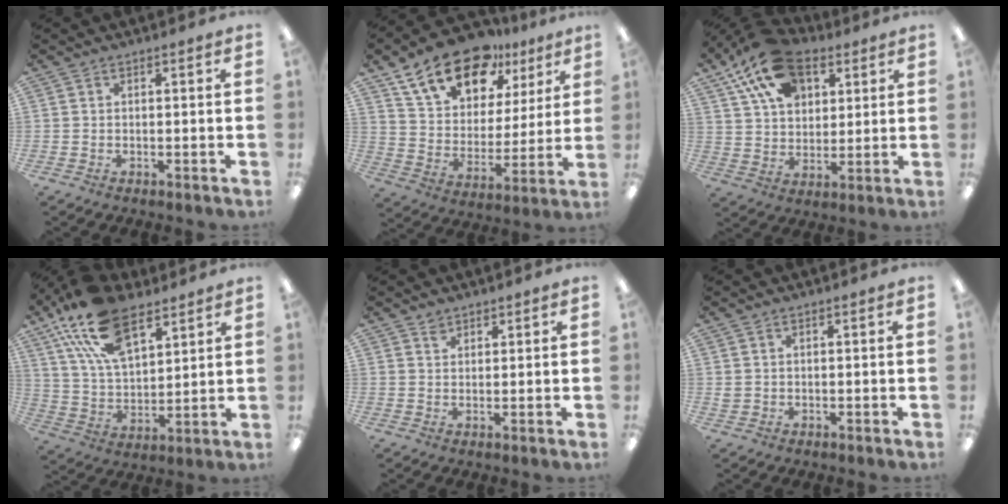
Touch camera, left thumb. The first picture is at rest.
{"total": 18.9, "force": [12.7, 10.5, 9.2], "torque": [-0.159, -0.063, 0.227]}
{"total": 18.7, "force": [10.8, 11.5, 10.1], "torque": [-0.184, -0.035, 0.201]}
{"total": 20.4, "force": [12.2, 10.5, 12.4], "torque": [-0.243, -0.043, 0.220]}
{"total": 2.0, "force": [1.7, 1.0, 0.2], "torque": [0.001, -0.007, 0.032]}
{"total": 1.5, "force": [0.6, 1.2, 0.8], "torque": [-0.018, 0.004, 0.010]}